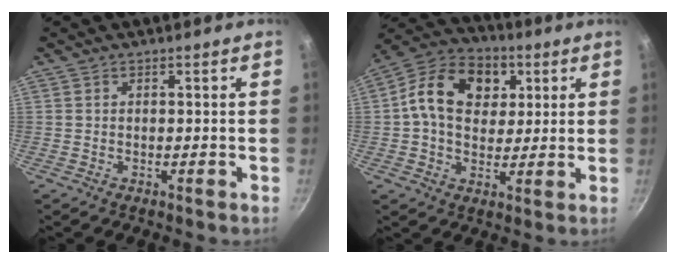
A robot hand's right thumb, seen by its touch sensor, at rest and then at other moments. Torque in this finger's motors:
{"motor_torque": [0.27, 0.47, 1.29, 0.20, 0.09]}